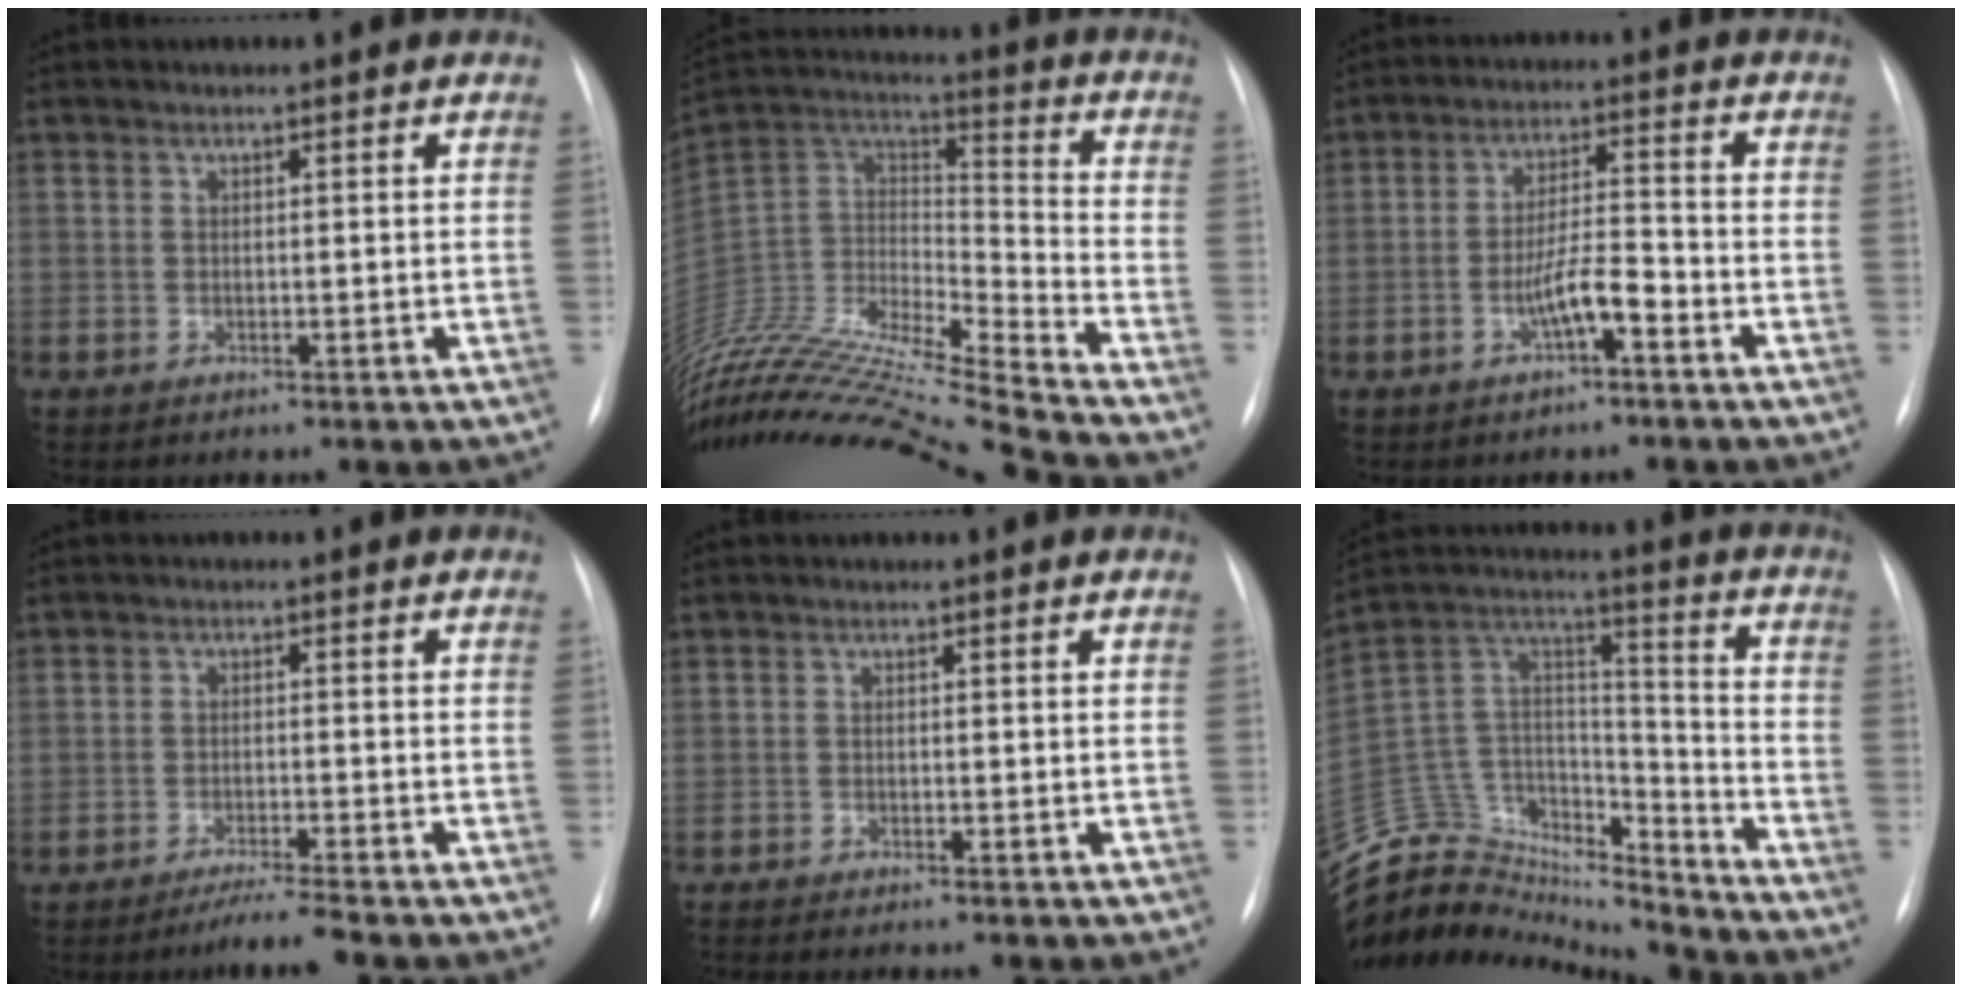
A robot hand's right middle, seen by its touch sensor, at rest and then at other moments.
{"total": 26.0, "force": [-24.3, -1.9, 8.9], "torque": [-0.197, -0.014, -0.418]}
{"total": 7.7, "force": [-3.8, 1.1, 6.6], "torque": [-0.130, 0.011, -0.067]}
{"total": 3.6, "force": [-3.2, -0.6, 1.6], "torque": [-0.030, -0.012, -0.058]}
{"total": 4.2, "force": [-3.6, 0.1, 2.2], "torque": [-0.027, -0.007, -0.050]}
{"total": 21.2, "force": [-20.4, 5.0, 2.9], "torque": [-0.065, 0.074, -0.335]}